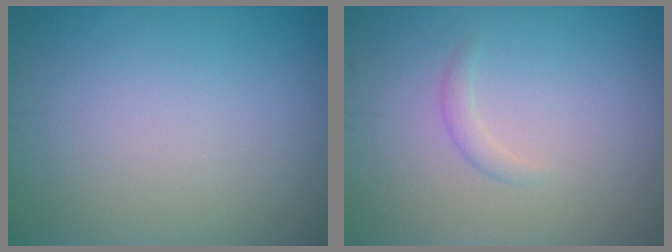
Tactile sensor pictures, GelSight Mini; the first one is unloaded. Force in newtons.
{"total": 0.9, "press": 0.9, "slide": 0.0}